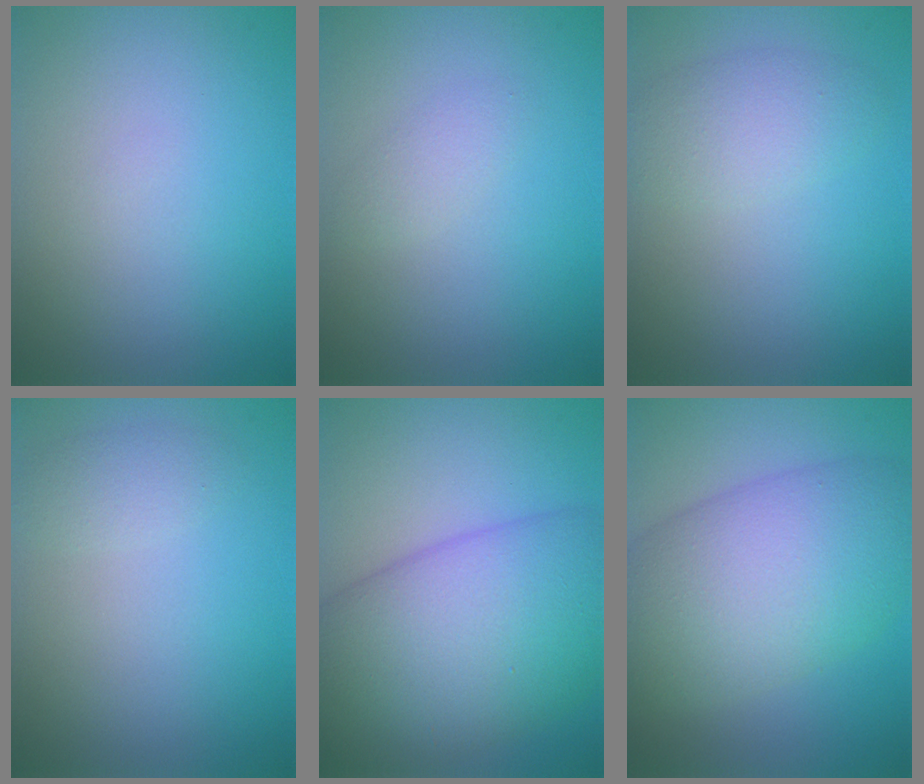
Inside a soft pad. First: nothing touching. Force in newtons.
{"total": 1.2, "press": 1.2, "slide": 0.0}
{"total": 2.9, "press": 2.9, "slide": 0.1}
{"total": 1.3, "press": 1.3, "slide": 0.1}
{"total": 12.5, "press": 12.5, "slide": 0.3}
{"total": 10.3, "press": 10.3, "slide": 0.3}